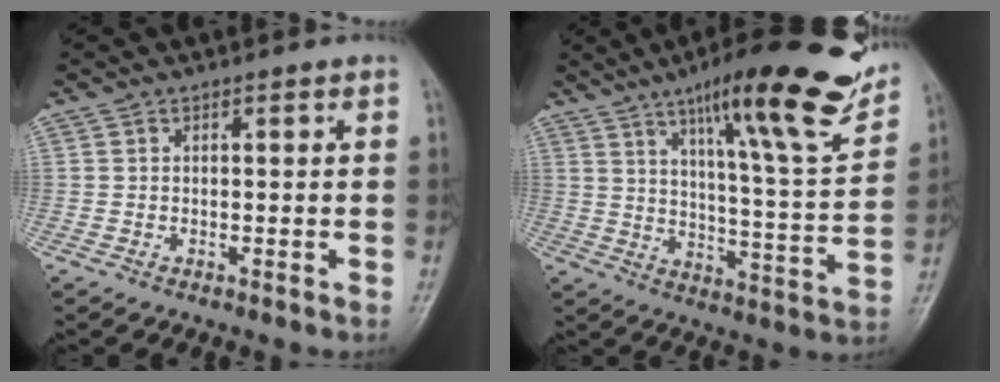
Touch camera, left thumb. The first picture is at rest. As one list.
[{"total": 23.0, "force": [14.6, 3.9, 17.4], "torque": [-0.224, -0.058, 0.217]}]